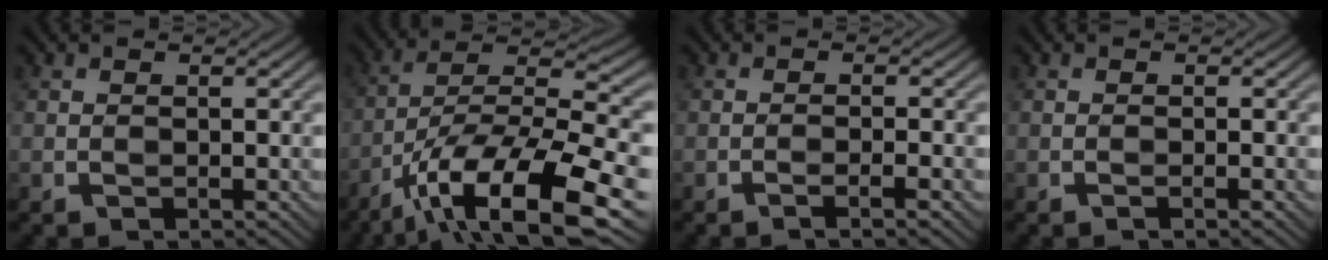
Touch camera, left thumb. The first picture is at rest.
{"total": 16.7, "force": [-9.5, 5.1, 12.8], "torque": [-0.235, -0.009, -0.171]}
{"total": 2.4, "force": [-1.4, 0.2, 2.0], "torque": [-0.028, 0.010, -0.033]}
{"total": 0.8, "force": [-0.5, -0.1, 0.6], "torque": [-0.011, 0.003, -0.012]}